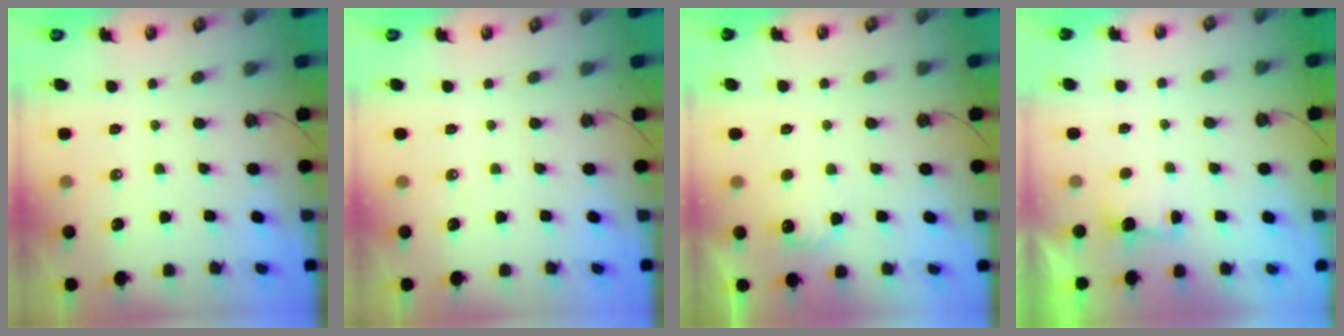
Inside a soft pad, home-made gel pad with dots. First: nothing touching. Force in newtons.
{"total": 0.0}
{"total": 7.5, "press": 7.5, "slide": 0.4}
{"total": 1.6, "press": 1.4, "slide": 0.8}